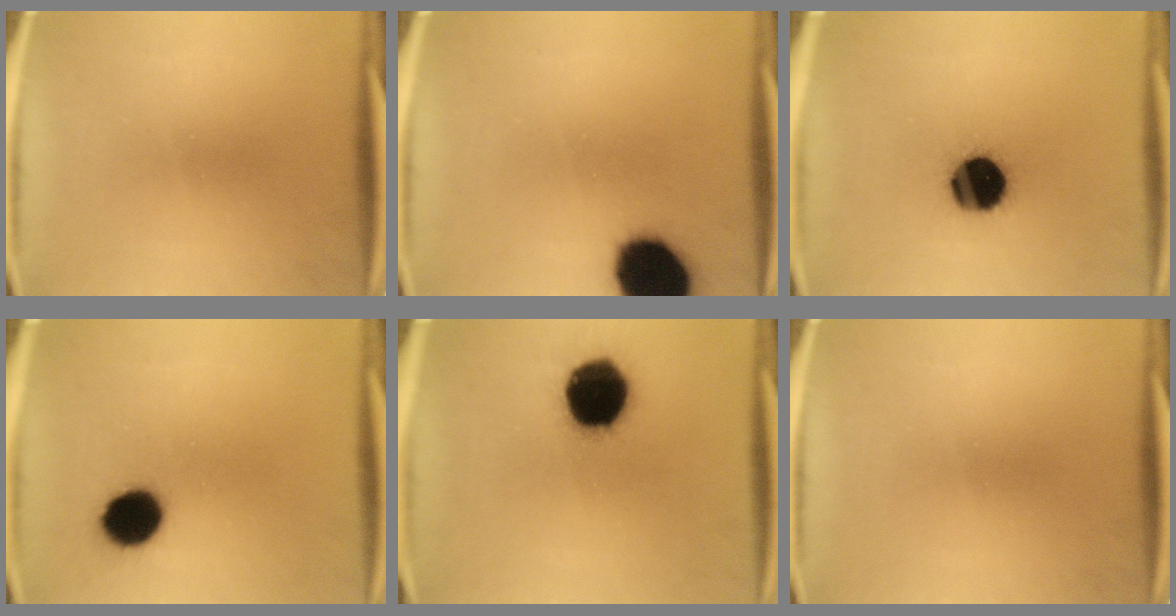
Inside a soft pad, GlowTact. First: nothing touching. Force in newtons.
{"total": 17.7}
{"total": 16.2}
{"total": 9.7}
{"total": 19.1}
{"total": 0.0}